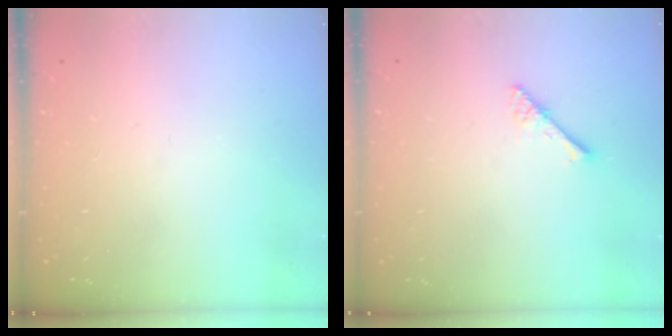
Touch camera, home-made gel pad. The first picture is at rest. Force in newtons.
{"total": 2.9, "press": 2.9, "slide": 0.2}